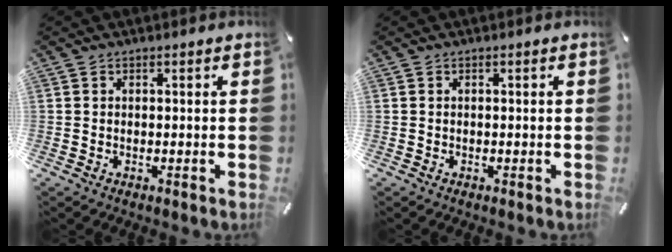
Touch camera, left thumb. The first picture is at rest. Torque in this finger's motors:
{"motor_torque": [-0.15, 0.29, -0.01, -0.15, 0.01]}